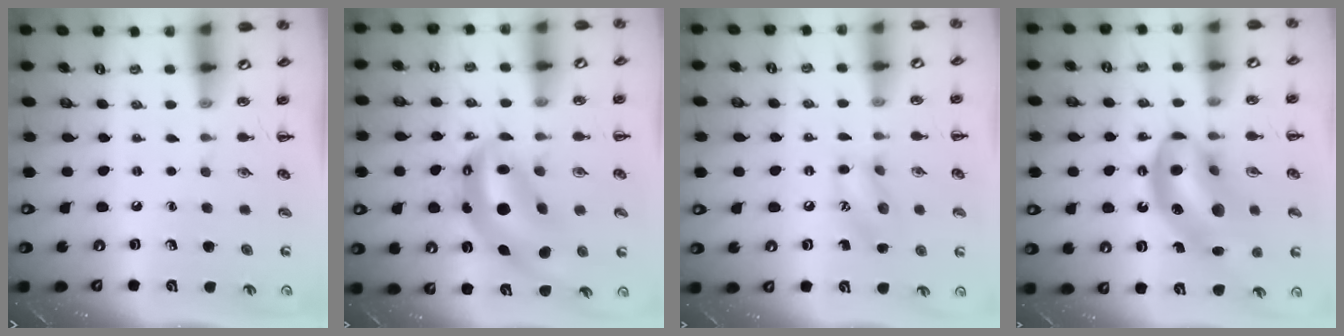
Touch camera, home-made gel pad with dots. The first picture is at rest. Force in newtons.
{"total": 11.8, "press": 11.4, "slide": 3.1}
{"total": 10.8, "press": 10.7, "slide": 1.6}
{"total": 17.2, "press": 16.7, "slide": 4.2}